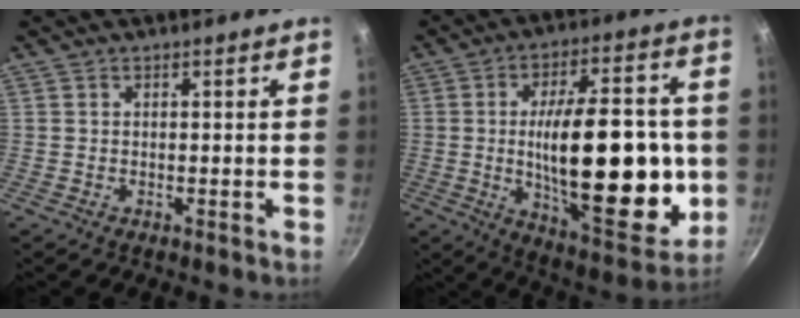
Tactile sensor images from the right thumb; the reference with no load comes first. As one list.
[{"total": 28.2, "force": [-1.9, 11.9, 25.5], "torque": [-0.358, -0.005, -0.019]}]